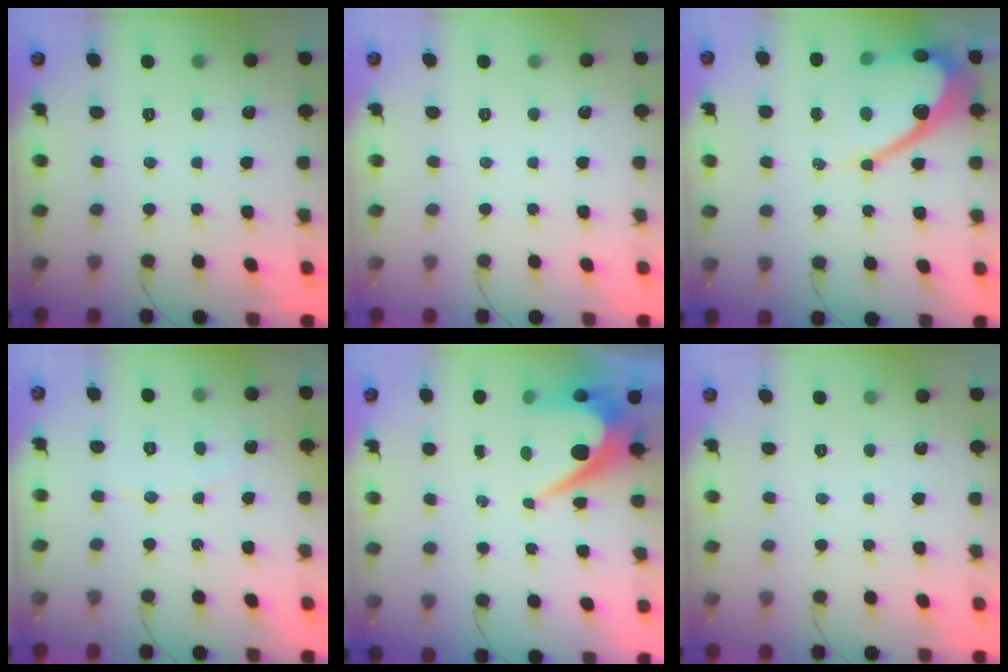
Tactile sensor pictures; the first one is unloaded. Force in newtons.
{"total": 0.0}
{"total": 15.0, "press": 15.0, "slide": 1.3}
{"total": 3.7, "press": 3.7, "slide": 0.3}
{"total": 8.8, "press": 8.8, "slide": 0.6}
{"total": 0.0}